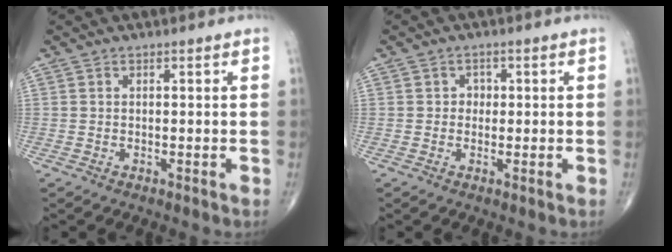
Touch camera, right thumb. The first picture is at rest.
{"total": 1.7, "force": [0.1, 1.6, 0.7], "torque": [0.004, 0.005, -0.004]}